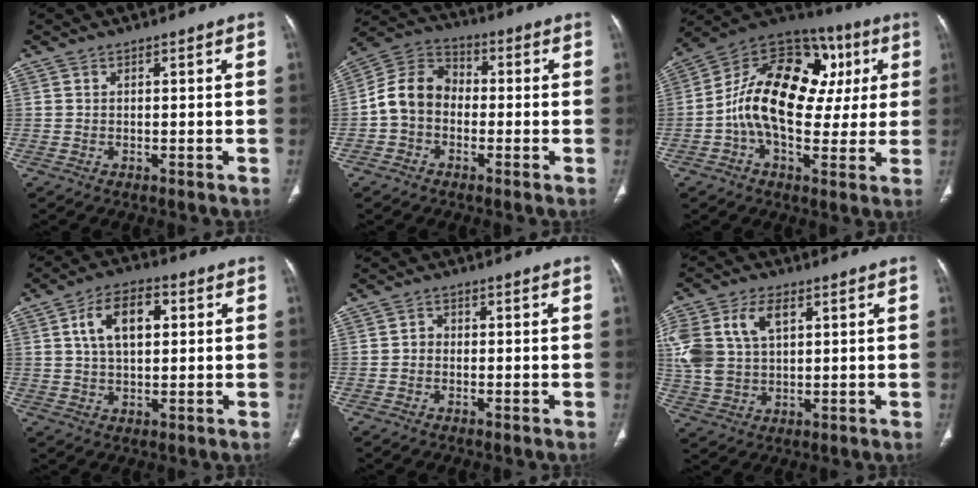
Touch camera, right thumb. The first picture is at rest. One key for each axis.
{"total": 9.5, "fx": -1.5, "fy": 7.5, "fz": 5.6, "tx": -0.092, "ty": 0.036, "tz": -0.044}
{"total": 23.5, "fx": 2.7, "fy": 14.3, "fz": 18.4, "tx": -0.271, "ty": 0.034, "tz": 0.032}
{"total": 9.9, "fx": 2.6, "fy": 5.6, "fz": 7.7, "tx": -0.124, "ty": 0.010, "tz": 0.041}
{"total": 1.4, "fx": -0.4, "fy": 1.2, "fz": 0.7, "tx": -0.002, "ty": 0.006, "tz": -0.012}
{"total": 13.5, "fx": 4.2, "fy": 8.6, "fz": 9.5, "tx": -0.213, "ty": 0.004, "tz": 0.089}